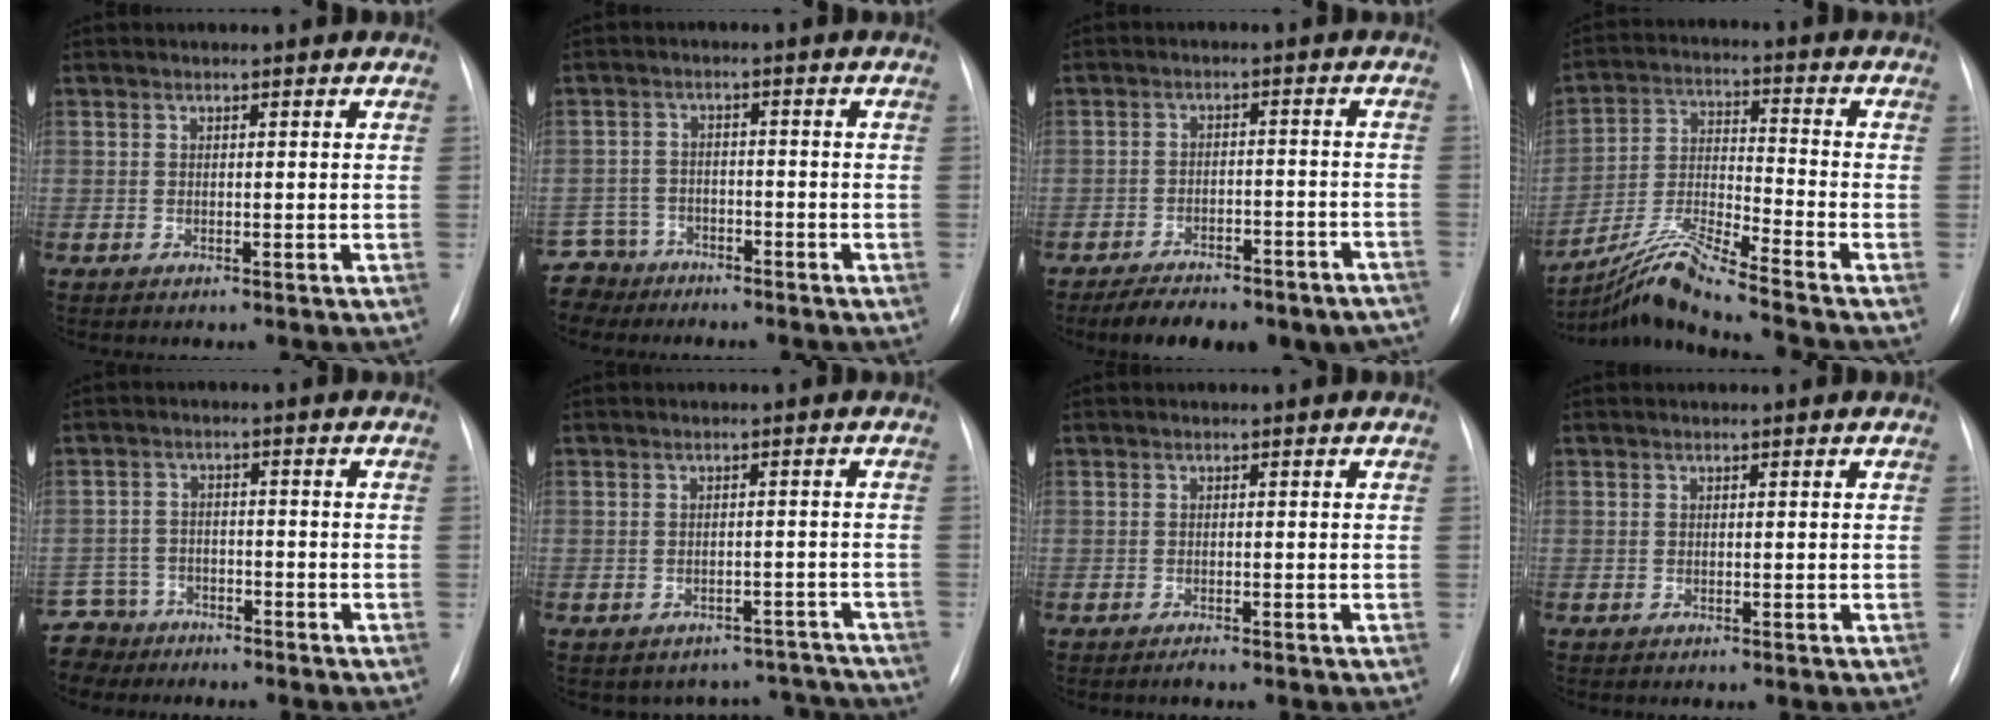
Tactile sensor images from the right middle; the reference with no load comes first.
{"total": 5.8, "force": [-4.9, 3.0, -1.0], "torque": [0.022, 0.000, -0.092]}
{"total": 17.2, "force": [-14.3, 6.1, 7.3], "torque": [-0.088, 0.016, -0.181]}
{"total": 11.3, "force": [-9.9, -2.3, 4.9], "torque": [-0.097, -0.013, -0.187]}
{"total": 6.2, "force": [-5.3, 3.1, -0.9], "torque": [0.019, 0.002, -0.098]}
{"total": 8.2, "force": [-7.6, 3.2, -0.7], "torque": [0.027, 0.042, -0.076]}
{"total": 0.8, "force": [-0.7, -0.1, 0.4], "torque": [-0.011, -0.003, -0.009]}
{"total": 0.0}